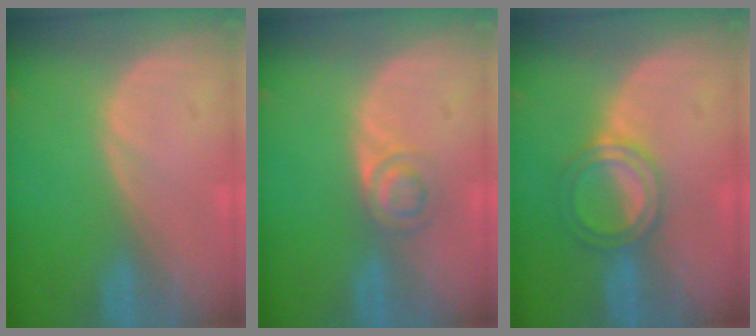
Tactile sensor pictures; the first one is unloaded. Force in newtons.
{"total": 3.3, "press": 3.3, "slide": 0.4}
{"total": 5.1, "press": 4.7, "slide": 1.9}